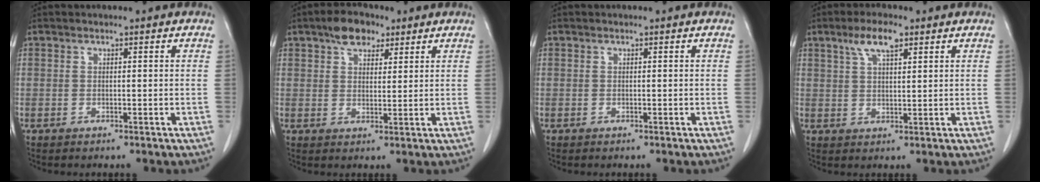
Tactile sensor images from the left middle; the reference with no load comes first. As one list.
[{"total": 5.5, "force": [3.6, 2.9, 3.0], "torque": [-0.052, 0.015, 0.063]}, {"total": 0.0}, {"total": 5.2, "force": [3.2, 1.3, 4.0], "torque": [-0.082, 0.008, 0.060]}]